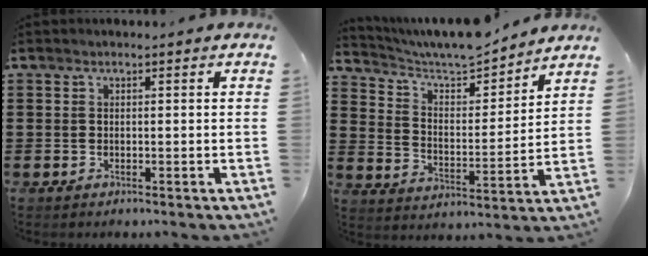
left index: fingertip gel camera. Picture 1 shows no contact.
{"total": 6.9, "force": [6.6, 0.9, 1.8], "torque": [-0.057, -0.050, 0.111]}